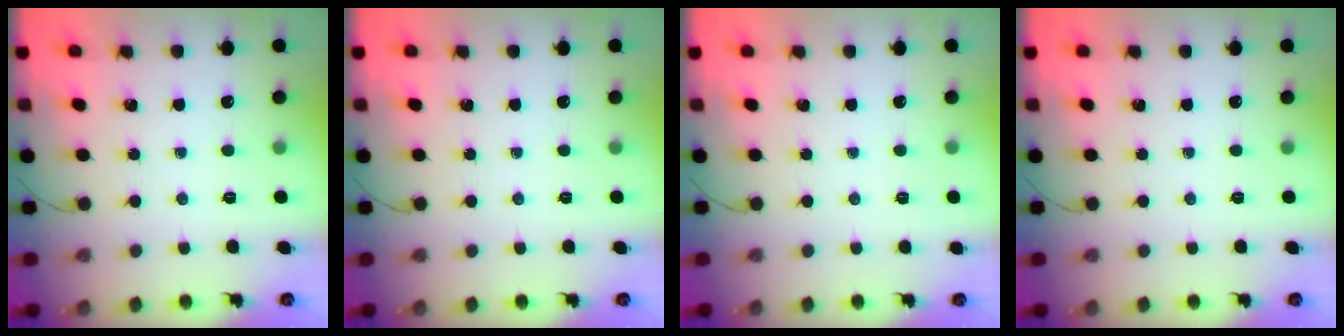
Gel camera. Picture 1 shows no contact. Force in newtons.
{"total": 0.0}
{"total": 2.4, "press": 2.1, "slide": 1.2}
{"total": 0.0}